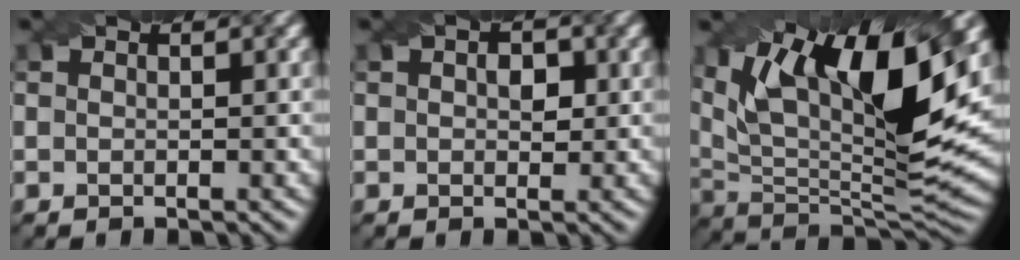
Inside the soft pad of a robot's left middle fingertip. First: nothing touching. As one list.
[{"total": 1.8, "force": [0.4, 1.2, 1.3], "torque": [-0.019, 0.001, 0.005]}, {"total": 15.0, "force": [6.8, 4.8, 12.5], "torque": [-0.227, 0.002, 0.125]}]